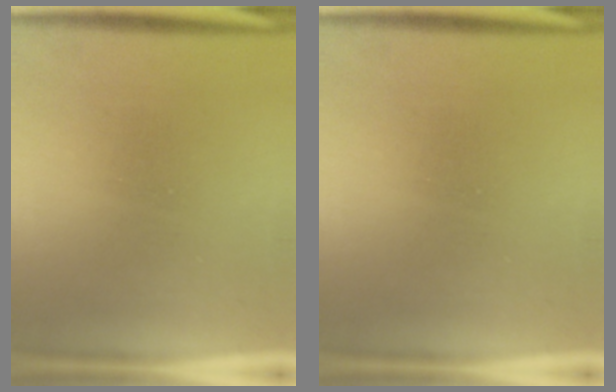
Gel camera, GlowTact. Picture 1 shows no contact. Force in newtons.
{"total": 0.0}